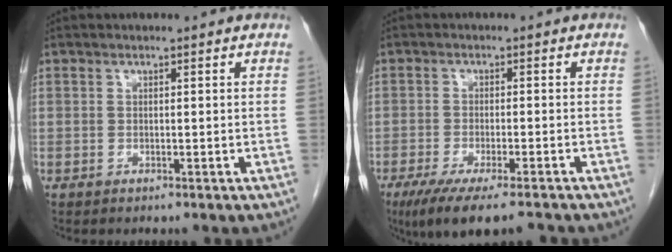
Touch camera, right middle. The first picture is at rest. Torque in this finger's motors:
{"motor_torque": [0.16, -0.14, 0.12, 0.08]}